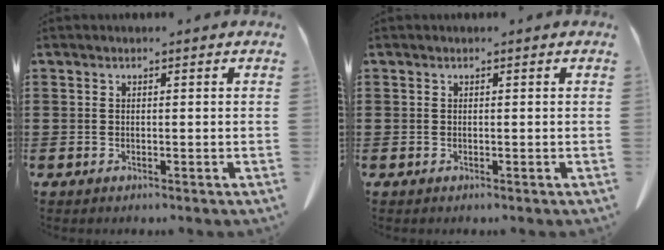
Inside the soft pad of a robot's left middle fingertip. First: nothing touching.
{"total": 0.0}